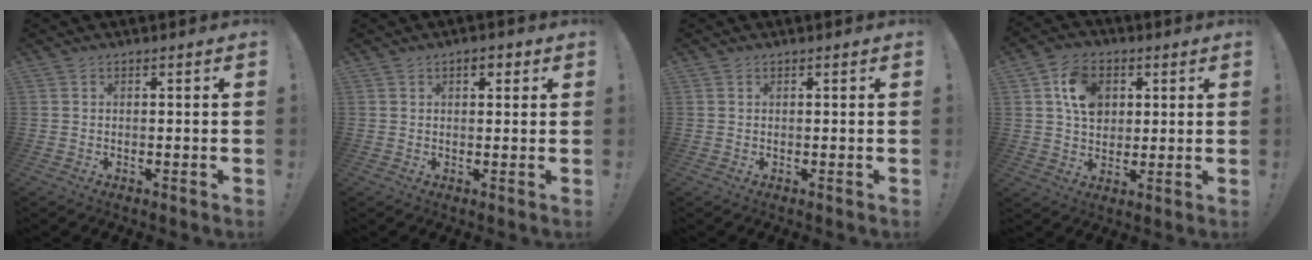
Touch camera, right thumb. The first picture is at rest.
{"total": 2.7, "force": [1.1, 1.5, 1.9], "torque": [-0.024, 0.001, 0.015]}
{"total": 0.0}
{"total": 11.6, "force": [3.6, 9.0, 6.2], "torque": [-0.092, 0.001, 0.072]}